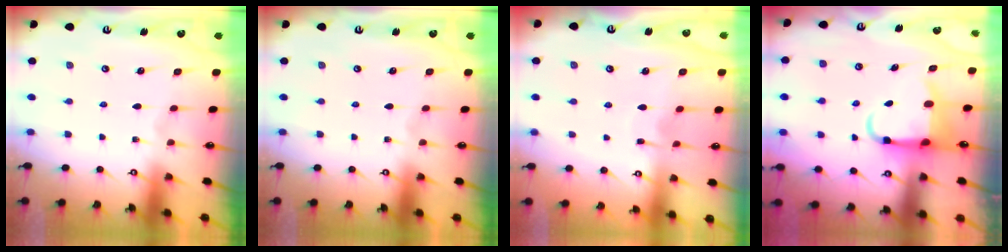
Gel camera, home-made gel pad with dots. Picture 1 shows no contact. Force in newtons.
{"total": 0.0}
{"total": 4.2, "press": 4.2, "slide": 0.4}
{"total": 4.9, "press": 4.7, "slide": 1.5}